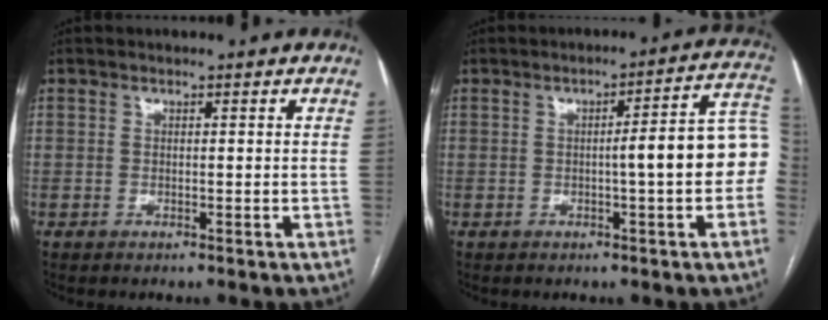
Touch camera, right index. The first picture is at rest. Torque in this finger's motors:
{"motor_torque": [1.26, -0.31, 0.58, 0.11]}